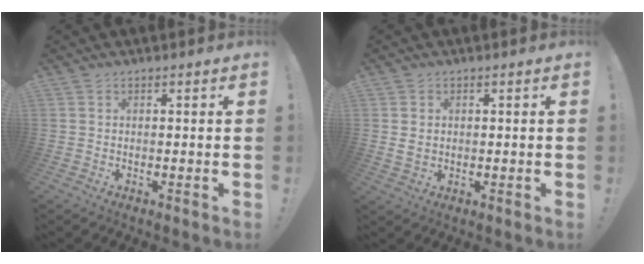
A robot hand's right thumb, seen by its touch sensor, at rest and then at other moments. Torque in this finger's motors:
{"motor_torque": [-0.08, -0.26, 0.09, -0.04, 0.12]}